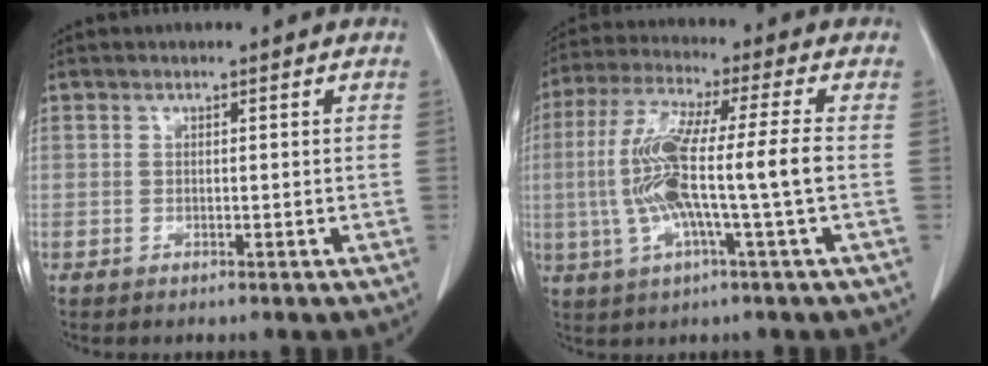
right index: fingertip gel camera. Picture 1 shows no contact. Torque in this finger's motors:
{"motor_torque": [1.49, -0.65, 0.63, 0.21]}